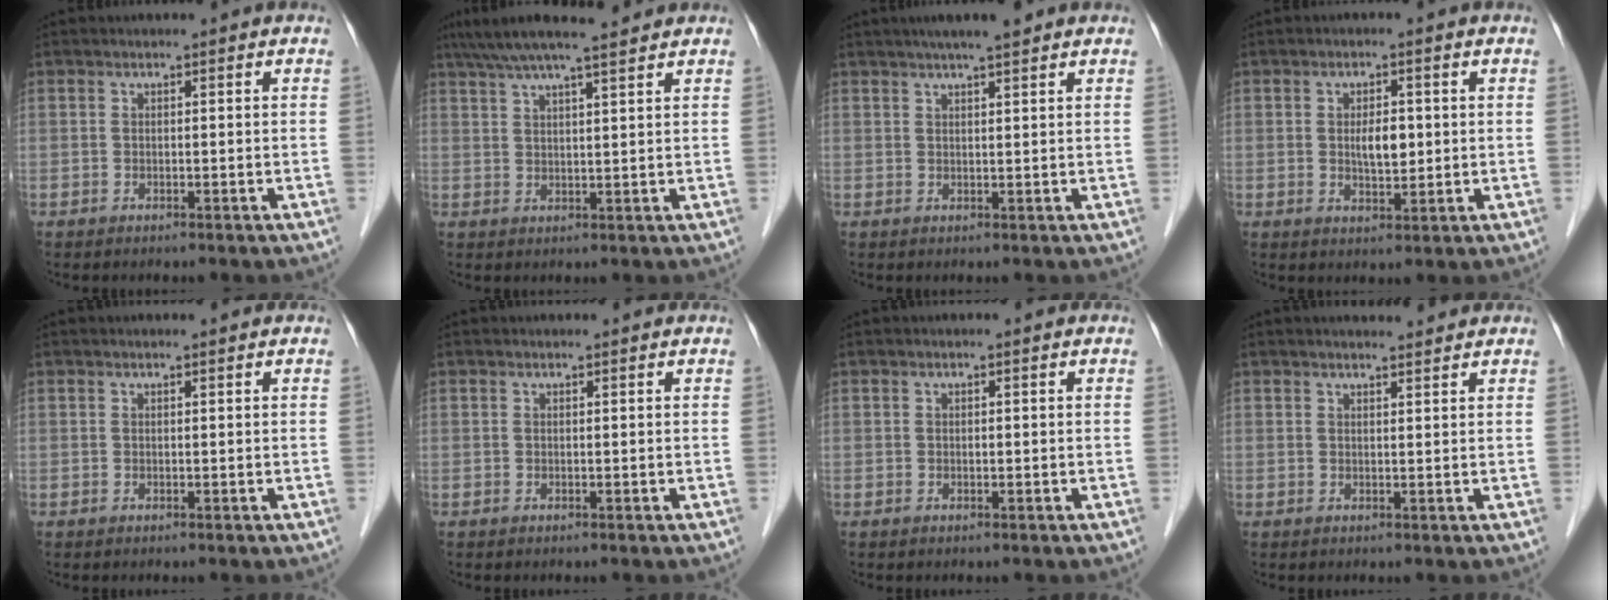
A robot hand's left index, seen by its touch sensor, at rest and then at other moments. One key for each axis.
{"total": 10.4, "fx": 8.8, "fy": 0.2, "fz": 5.5, "tx": -0.095, "ty": 0.031, "tz": 0.133}
{"total": 5.6, "fx": 4.3, "fy": 0.3, "fz": 3.5, "tx": -0.052, "ty": 0.023, "tz": 0.068}
{"total": 3.9, "fx": 0.4, "fy": 1.6, "fz": 3.5, "tx": -0.061, "ty": -0.001, "tz": 0.011}
{"total": 0.7, "fx": 0.7, "fy": 0.0, "fz": 0.3, "tx": -0.009, "ty": 0.005, "tz": 0.013}
{"total": 0.7, "fx": 0.7, "fy": 0.1, "fz": 0.0, "tx": -0.006, "ty": 0.007, "tz": 0.011}
{"total": 0.0}
{"total": 3.9, "fx": 3.7, "fy": 0.5, "fz": 1.2, "tx": -0.018, "ty": 0.010, "tz": 0.049}